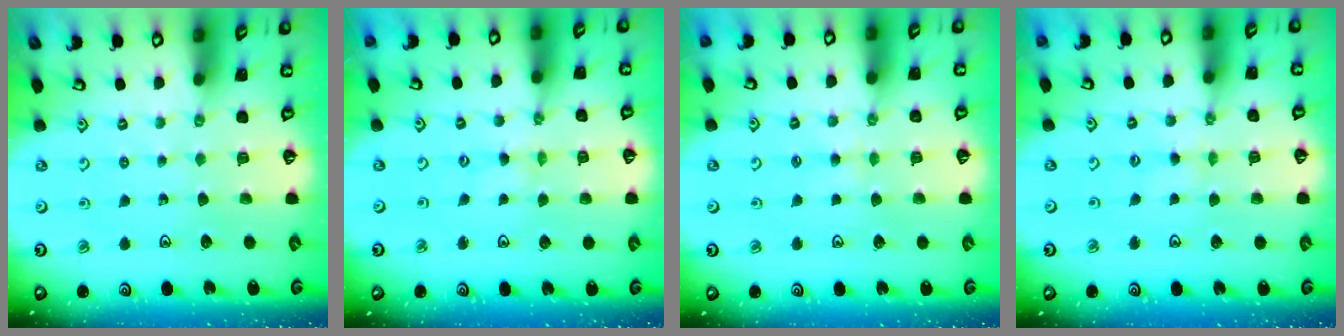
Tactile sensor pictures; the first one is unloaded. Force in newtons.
{"total": 0.0}
{"total": 1.9, "press": 1.9, "slide": 0.4}
{"total": 2.5, "press": 2.5, "slide": 0.3}